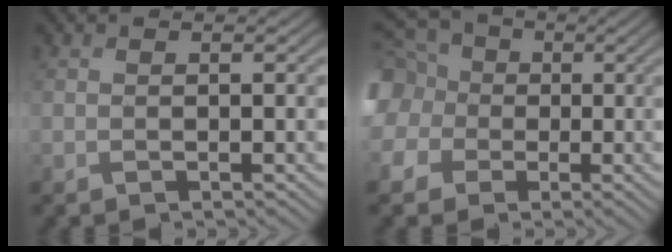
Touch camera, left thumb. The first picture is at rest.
{"total": 14.6, "force": [1.6, 12.8, 6.7], "torque": [-0.235, 0.018, -0.004]}